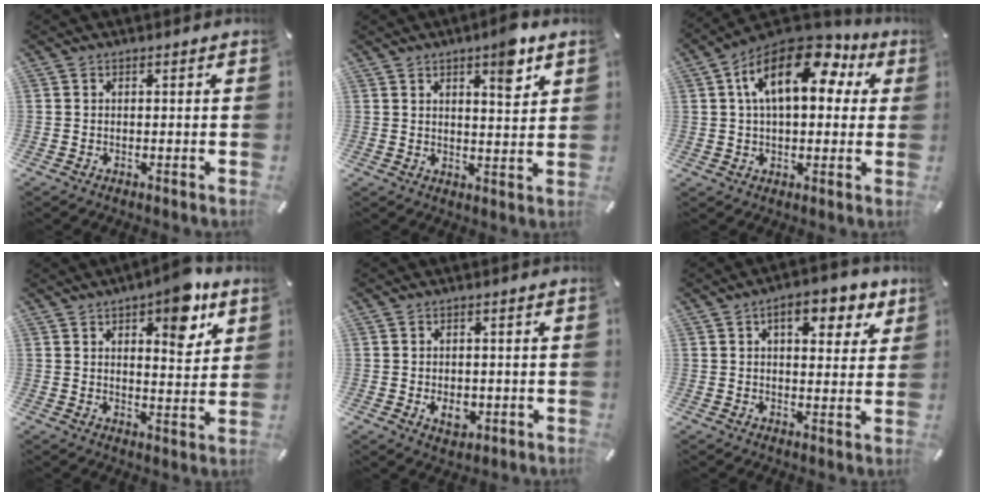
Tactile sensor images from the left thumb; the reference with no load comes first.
{"total": 7.2, "force": [4.8, 2.2, 5.0], "torque": [-0.060, -0.030, 0.074]}
{"total": 17.8, "force": [6.7, 9.4, 13.6], "torque": [-0.237, -0.021, 0.108]}
{"total": 10.0, "force": [6.1, 4.3, 6.7], "torque": [-0.077, -0.033, 0.098]}
{"total": 4.3, "force": [-0.8, 3.2, 2.8], "torque": [-0.045, -0.006, -0.018]}
{"total": 8.9, "force": [4.7, 4.7, 5.8], "torque": [-0.072, -0.013, 0.073]}